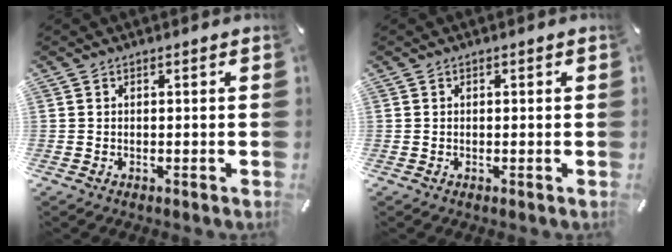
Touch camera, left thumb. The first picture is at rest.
{"total": 0.0}